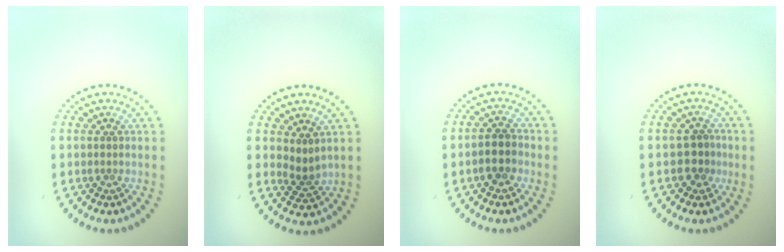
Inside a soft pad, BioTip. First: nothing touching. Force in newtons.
{"total": 1.9, "press": 1.3, "slide": 1.4}
{"total": 2.4, "press": 2.2, "slide": 0.9}
{"total": 2.0, "press": 1.8, "slide": 0.8}